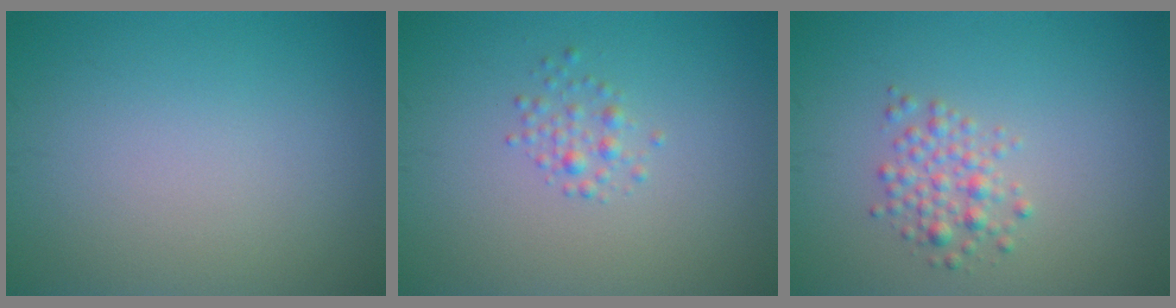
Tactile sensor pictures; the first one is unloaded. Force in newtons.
{"total": 1.3, "press": 1.3, "slide": 0.0}
{"total": 2.1, "press": 2.1, "slide": 0.2}